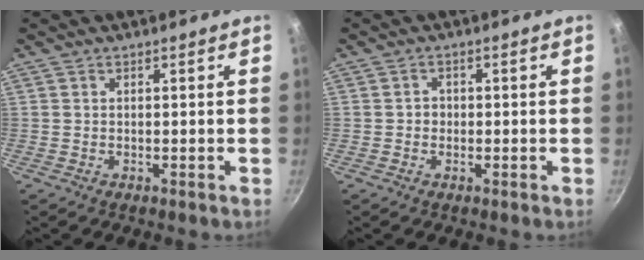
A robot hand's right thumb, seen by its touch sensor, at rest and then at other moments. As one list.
[{"total": 1.7, "force": [-0.2, 1.6, 0.6], "torque": [-0.002, 0.004, -0.006]}]